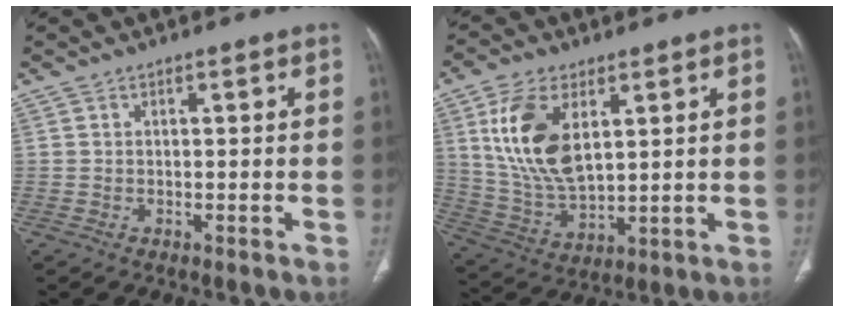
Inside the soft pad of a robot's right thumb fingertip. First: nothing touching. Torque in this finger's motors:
{"motor_torque": [-1.19, 1.87, 1.65, 0.82, 0.16]}